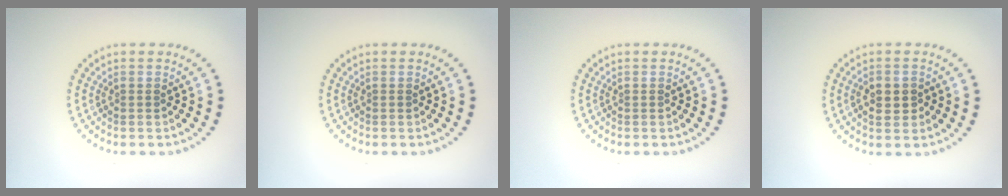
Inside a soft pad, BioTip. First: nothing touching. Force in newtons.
{"total": 0.0}
{"total": 0.0}
{"total": 2.5, "press": 2.5, "slide": 0.2}